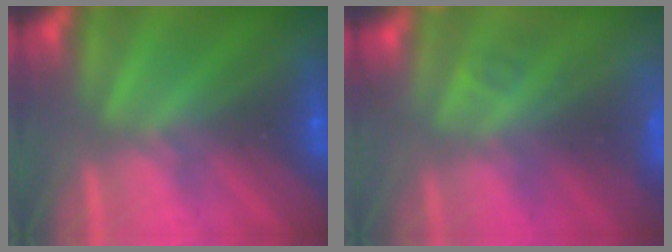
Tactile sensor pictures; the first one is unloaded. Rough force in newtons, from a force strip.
{"total": 4.6}